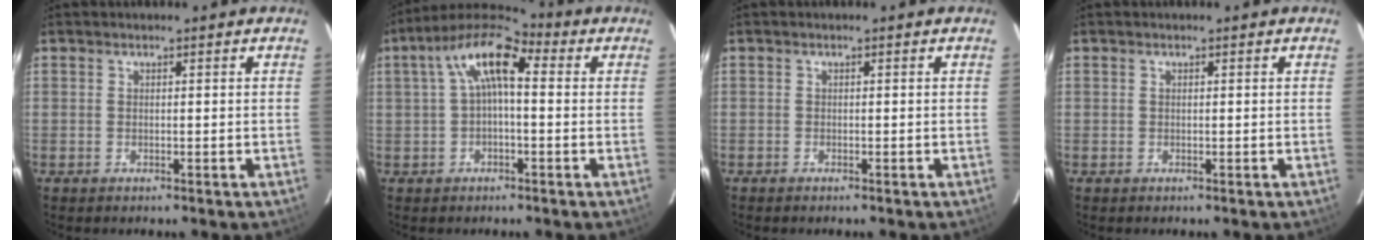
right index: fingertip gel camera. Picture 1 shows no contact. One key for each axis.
{"total": 9.9, "fx": 1.8, "fy": 4.1, "fz": 8.8, "tx": -0.169, "ty": 0.035, "tz": 0.025}
{"total": 0.8, "fx": -0.7, "fy": 0.5, "fz": 0.0, "tx": -0.004, "ty": 0.001, "tz": -0.013}
{"total": 0.0}